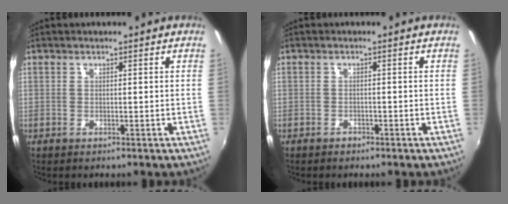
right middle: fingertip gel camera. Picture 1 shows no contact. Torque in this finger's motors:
{"motor_torque": [-0.20, -0.27, -0.15, -0.01]}